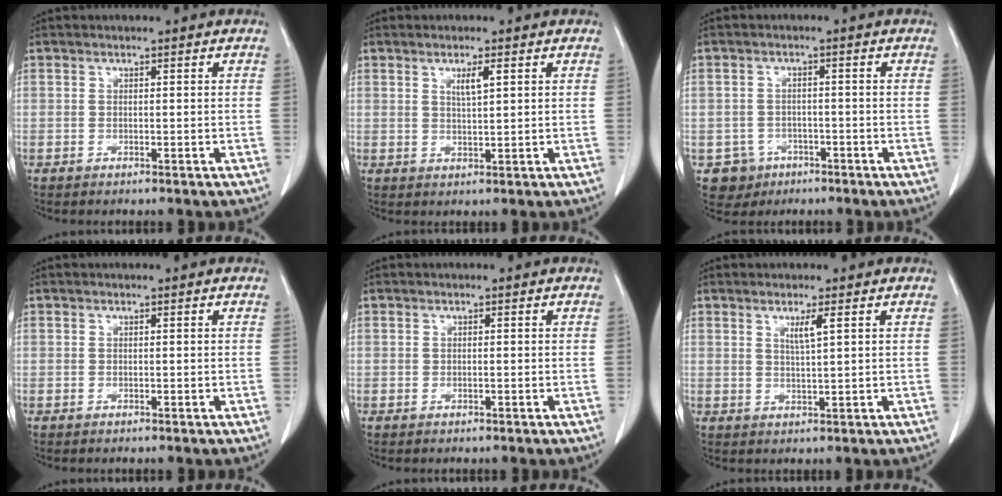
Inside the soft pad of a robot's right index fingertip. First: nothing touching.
{"total": 2.6, "force": [1.2, 0.1, 2.3], "torque": [-0.044, -0.003, 0.022]}
{"total": 4.5, "force": [-2.1, 3.9, 0.1], "torque": [-0.004, 0.011, -0.028]}
{"total": 0.0}
{"total": 0.0}
{"total": 2.5, "force": [1.2, -0.2, 2.2], "torque": [-0.044, -0.004, 0.023]}